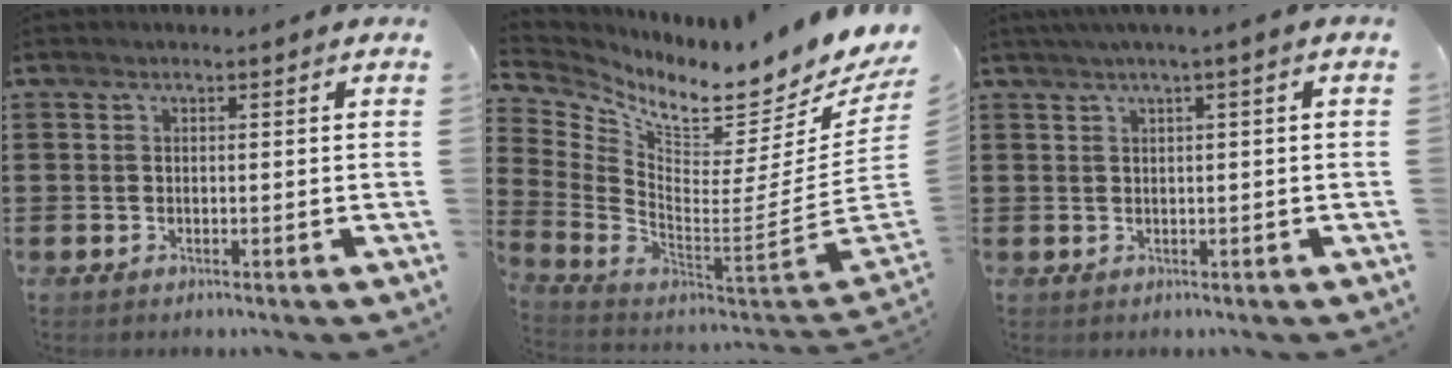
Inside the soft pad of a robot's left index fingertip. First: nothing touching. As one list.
[{"total": 7.1, "force": [5.5, 1.2, 4.4], "torque": [-0.093, -0.067, 0.082]}, {"total": 1.5, "force": [0.2, 0.1, 1.4], "torque": [-0.025, -0.001, 0.004]}]